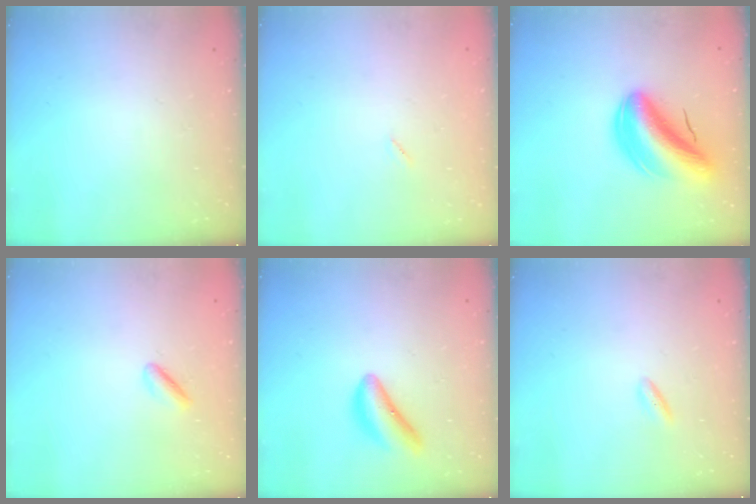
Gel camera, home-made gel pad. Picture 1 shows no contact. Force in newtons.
{"total": 2.0, "press": 2.0, "slide": 0.1}
{"total": 13.3, "press": 12.7, "slide": 3.9}
{"total": 1.5, "press": 1.3, "slide": 0.6}
{"total": 9.5, "press": 9.4, "slide": 0.5}
{"total": 2.0, "press": 1.9, "slide": 0.6}